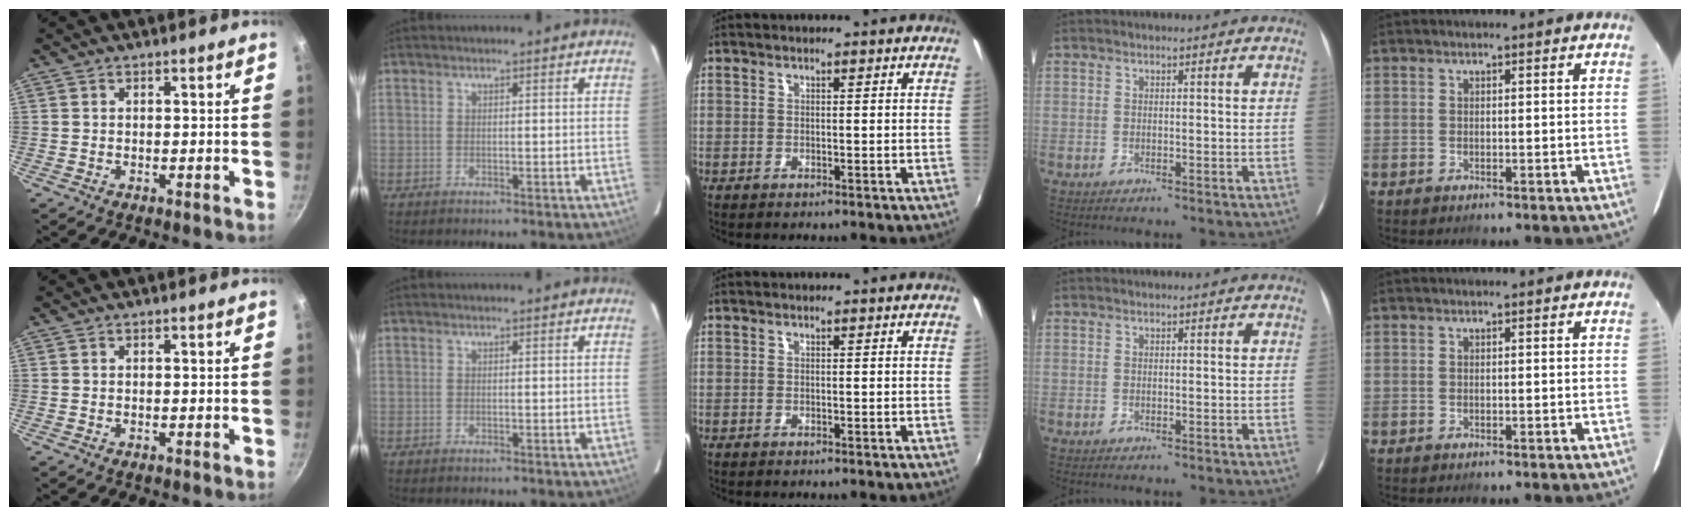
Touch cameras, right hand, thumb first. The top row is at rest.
{}